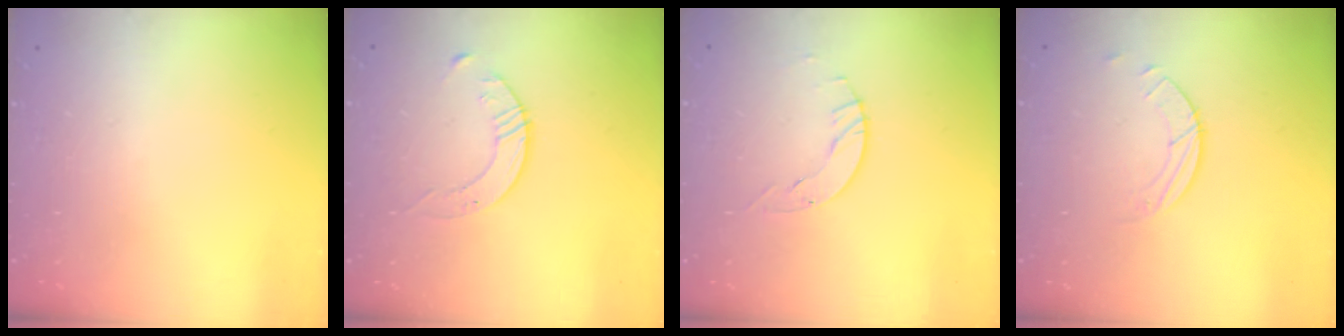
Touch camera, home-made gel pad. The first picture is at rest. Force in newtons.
{"total": 3.1, "press": 3.1, "slide": 0.4}
{"total": 3.1, "press": 3.1, "slide": 0.4}
{"total": 1.7, "press": 1.7, "slide": 0.2}